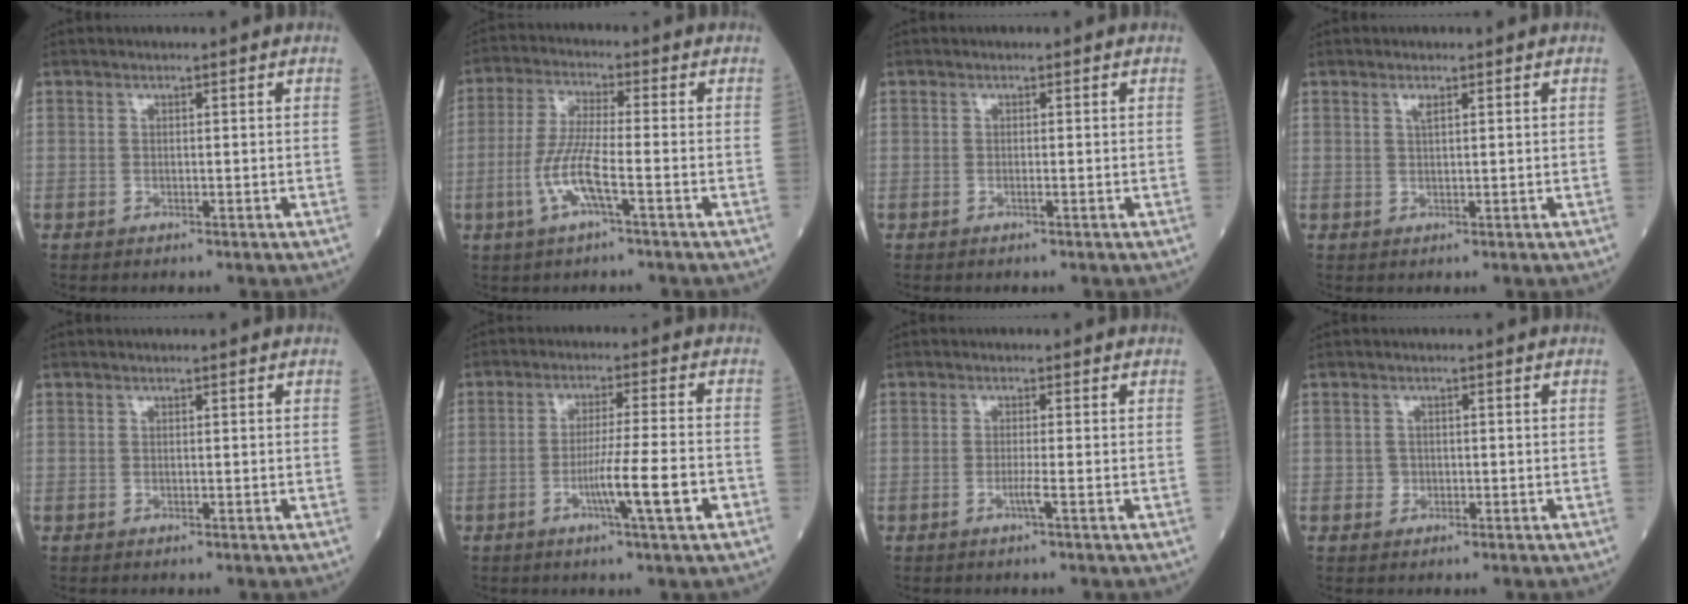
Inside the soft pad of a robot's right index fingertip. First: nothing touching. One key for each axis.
{"total": 7.2, "fx": -2.6, "fy": 0.3, "fz": 6.7, "tx": -0.142, "ty": -0.002, "tz": -0.054}
{"total": 0.0}
{"total": 1.1, "fx": 0.6, "fy": 0.1, "fz": 0.9, "tx": -0.021, "ty": -0.001, "tz": 0.012}
{"total": 0.0}
{"total": 8.0, "fx": -3.2, "fy": -0.7, "fz": 7.3, "tx": -0.119, "ty": -0.011, "tz": -0.055}
{"total": 1.4, "fx": -0.7, "fy": -0.5, "fz": 1.2, "tx": -0.022, "ty": -0.001, "tz": -0.017}
{"total": 1.1, "fx": -0.4, "fy": 1.0, "fz": 0.2, "tx": 0.003, "ty": 0.005, "tz": -0.008}